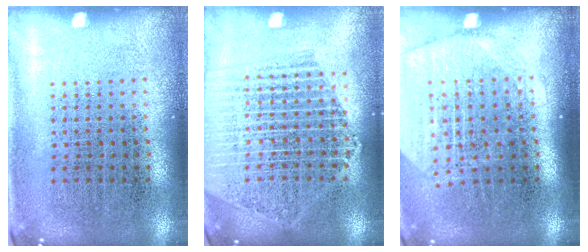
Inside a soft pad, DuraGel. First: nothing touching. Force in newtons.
{"total": 2.0, "press": 1.8, "slide": 0.9}
{"total": 1.9, "press": 1.6, "slide": 1.0}